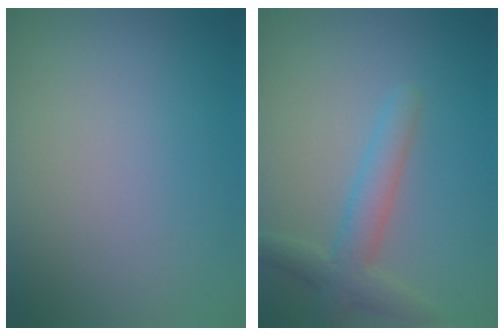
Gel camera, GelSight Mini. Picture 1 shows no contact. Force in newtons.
{"total": 3.4, "press": 3.4, "slide": 0.3}